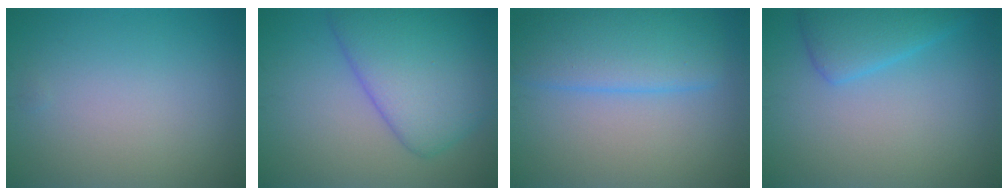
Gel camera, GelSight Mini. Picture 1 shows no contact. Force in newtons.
{"total": 7.8, "press": 7.8, "slide": 0.5}
{"total": 5.6, "press": 5.6, "slide": 0.4}
{"total": 3.5, "press": 3.5, "slide": 0.2}